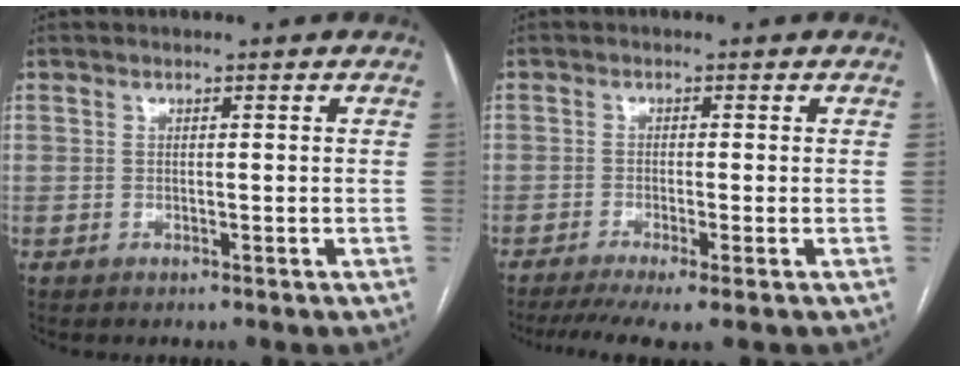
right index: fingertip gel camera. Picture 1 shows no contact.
{"total": 6.6, "force": [-4.5, 0.3, 4.8], "torque": [-0.078, -0.010, -0.074]}